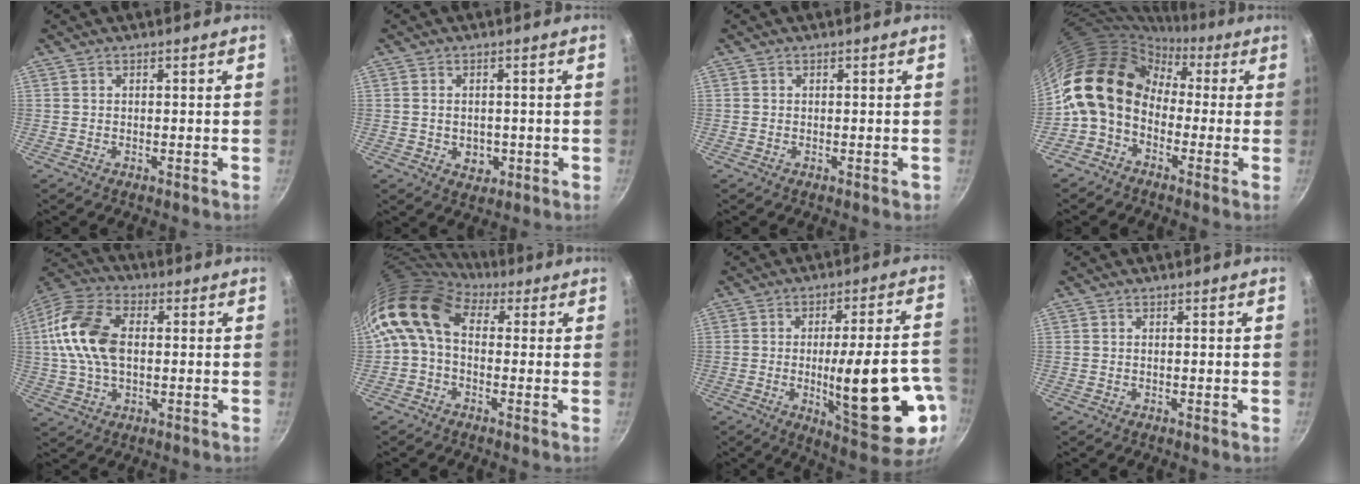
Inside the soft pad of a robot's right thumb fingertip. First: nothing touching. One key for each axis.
{"total": 3.9, "fx": -0.7, "fy": 3.1, "fz": 2.2, "tx": -0.024, "ty": 0.003, "tz": -0.004}
{"total": 0.6, "fx": -0.2, "fy": 0.5, "fz": 0.3, "tx": 0.000, "ty": 0.001, "tz": -0.003}
{"total": 15.0, "fx": -0.9, "fy": 11.9, "fz": 9.1, "tx": -0.136, "ty": 0.047, "tz": -0.041}
{"total": 15.3, "fx": 1.3, "fy": 9.5, "fz": 11.9, "tx": -0.222, "ty": 0.023, "tz": 0.010}
{"total": 10.7, "fx": 1.7, "fy": 7.5, "fz": 7.4, "tx": -0.130, "ty": 0.021, "tz": 0.008}
{"total": 21.6, "fx": -5.2, "fy": 6.0, "fz": 20.1, "tx": -0.269, "ty": 0.013, "tz": -0.057}
{"total": 0.0}